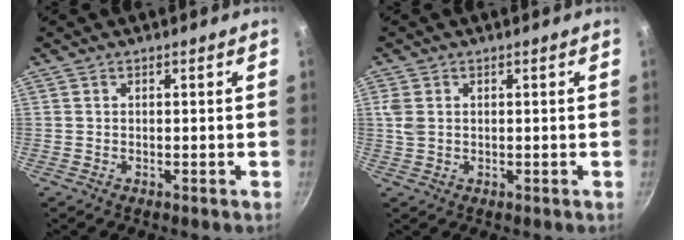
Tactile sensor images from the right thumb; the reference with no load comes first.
{"total": 2.8, "force": [0.6, 2.0, 1.9], "torque": [-0.038, 0.002, 0.014]}